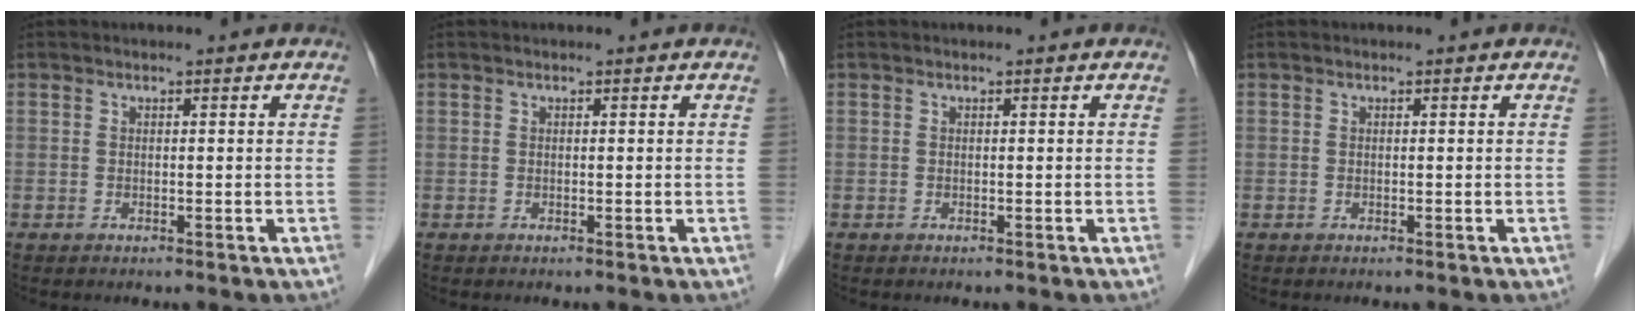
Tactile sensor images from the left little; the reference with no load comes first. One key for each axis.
{"total": 0.0}
{"total": 0.0}
{"total": 0.0}